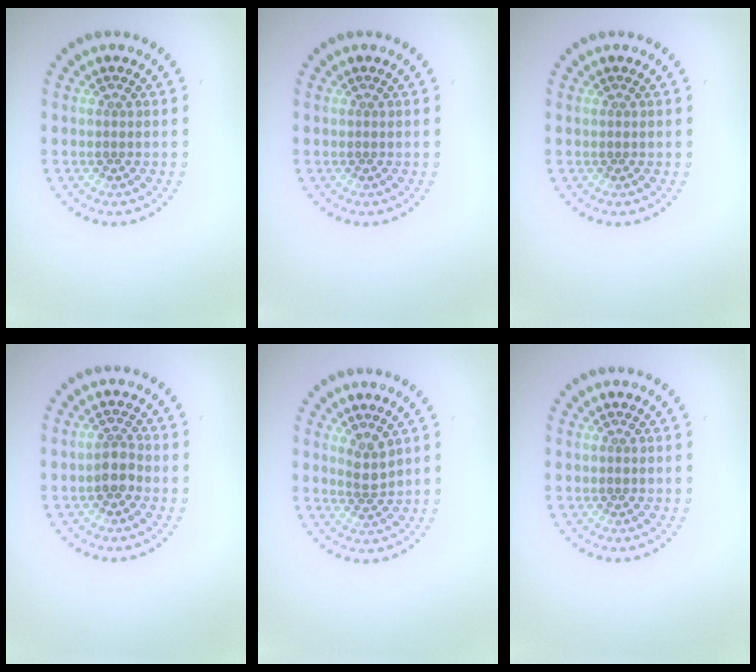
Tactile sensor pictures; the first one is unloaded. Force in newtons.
{"total": 0.0}
{"total": 0.0}
{"total": 2.0, "press": 1.7, "slide": 0.9}
{"total": 1.8, "press": 1.5, "slide": 1.1}
{"total": 0.0}